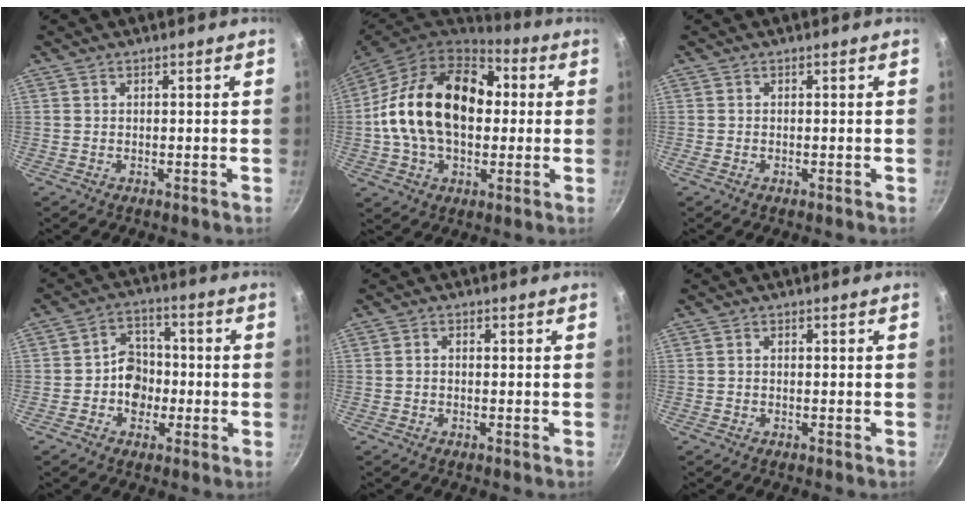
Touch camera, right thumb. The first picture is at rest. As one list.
[{"total": 22.8, "force": [1.9, 15.4, 16.7], "torque": [-0.264, 0.036, 0.022]}, {"total": 0.0}, {"total": 7.8, "force": [-1.3, 6.6, 4.0], "torque": [-0.016, 0.021, -0.030]}, {"total": 1.3, "force": [-0.3, 0.9, 0.9], "torque": [-0.017, 0.009, -0.007]}, {"total": 0.7, "force": [-0.2, 0.5, 0.4], "torque": [-0.009, 0.005, -0.003]}]